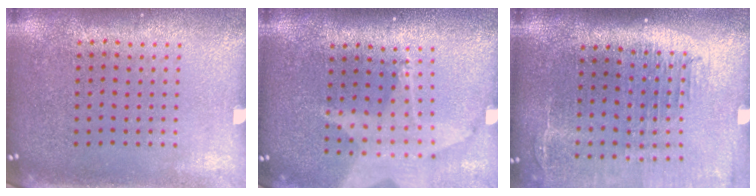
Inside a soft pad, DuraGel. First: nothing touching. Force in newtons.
{"total": 2.0, "press": 1.6, "slide": 1.3}
{"total": 2.2, "press": 1.8, "slide": 1.3}